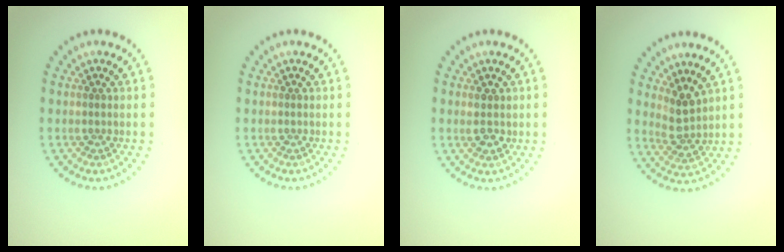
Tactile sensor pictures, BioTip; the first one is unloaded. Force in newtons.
{"total": 0.0}
{"total": 1.7, "press": 1.7, "slide": 0.4}
{"total": 2.4, "press": 1.9, "slide": 1.5}